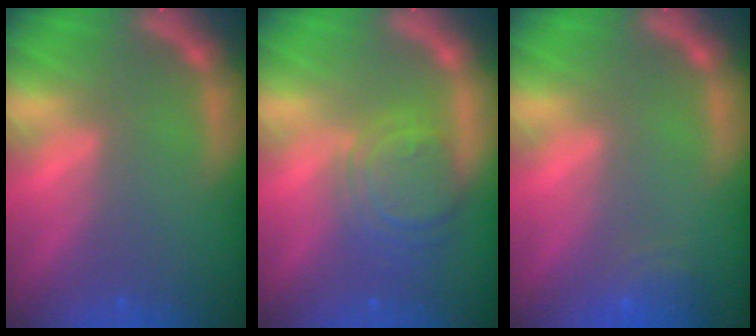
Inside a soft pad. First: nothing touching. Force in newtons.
{"total": 6.0}
{"total": 3.0}